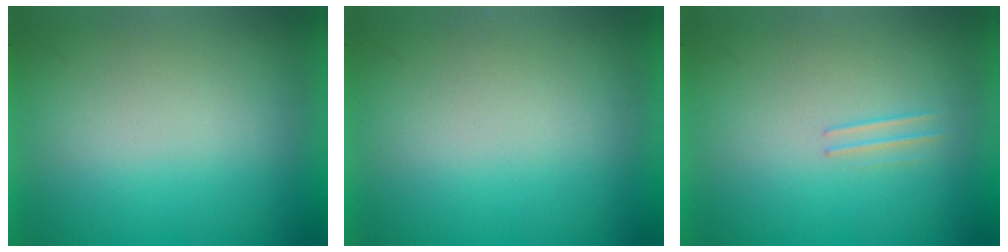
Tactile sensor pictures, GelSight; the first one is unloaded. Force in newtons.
{"total": 0.0}
{"total": 1.2}